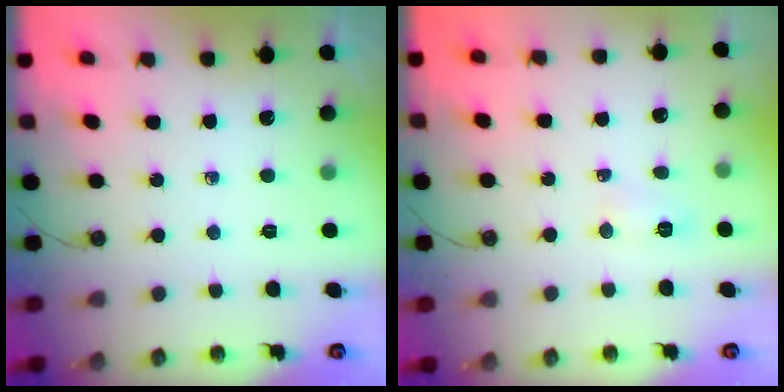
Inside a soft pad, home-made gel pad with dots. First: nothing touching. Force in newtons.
{"total": 5.0, "press": 4.9, "slide": 0.7}